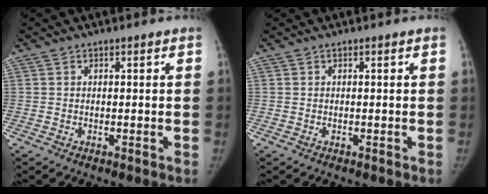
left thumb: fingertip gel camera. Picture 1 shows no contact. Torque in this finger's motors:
{"motor_torque": [0.05, -0.01, 0.10, -0.10, 0.04]}